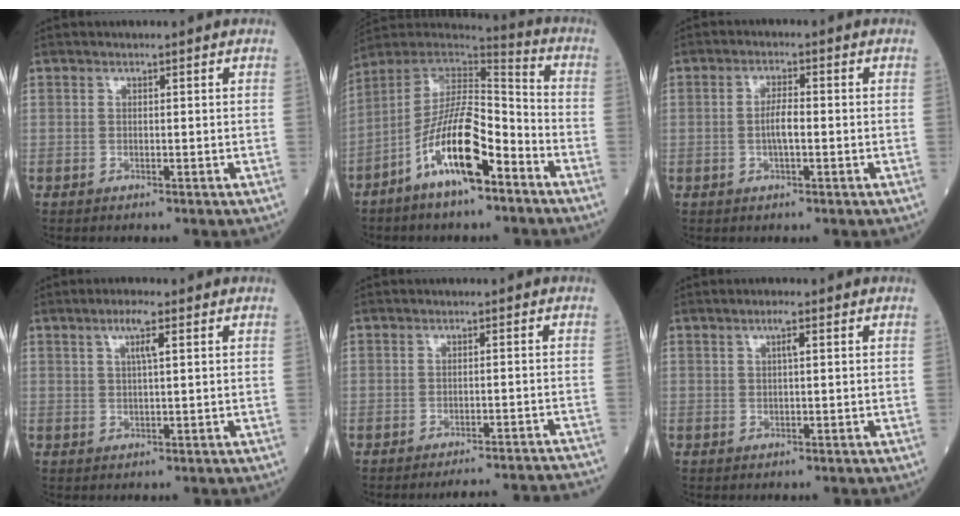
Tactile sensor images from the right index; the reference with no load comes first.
{"total": 14.9, "force": [-7.7, 3.5, 12.3], "torque": [-0.235, 0.002, -0.136]}
{"total": 3.1, "force": [-0.5, 0.7, 3.0], "torque": [-0.062, 0.003, -0.009]}
{"total": 3.2, "force": [1.4, 0.2, 2.9], "torque": [-0.059, 0.005, 0.026]}
{"total": 11.8, "force": [-11.6, -0.1, 1.9], "torque": [-0.007, 0.007, -0.130]}
{"total": 1.6, "force": [0.6, 0.2, 1.5], "torque": [-0.032, 0.004, 0.010]}